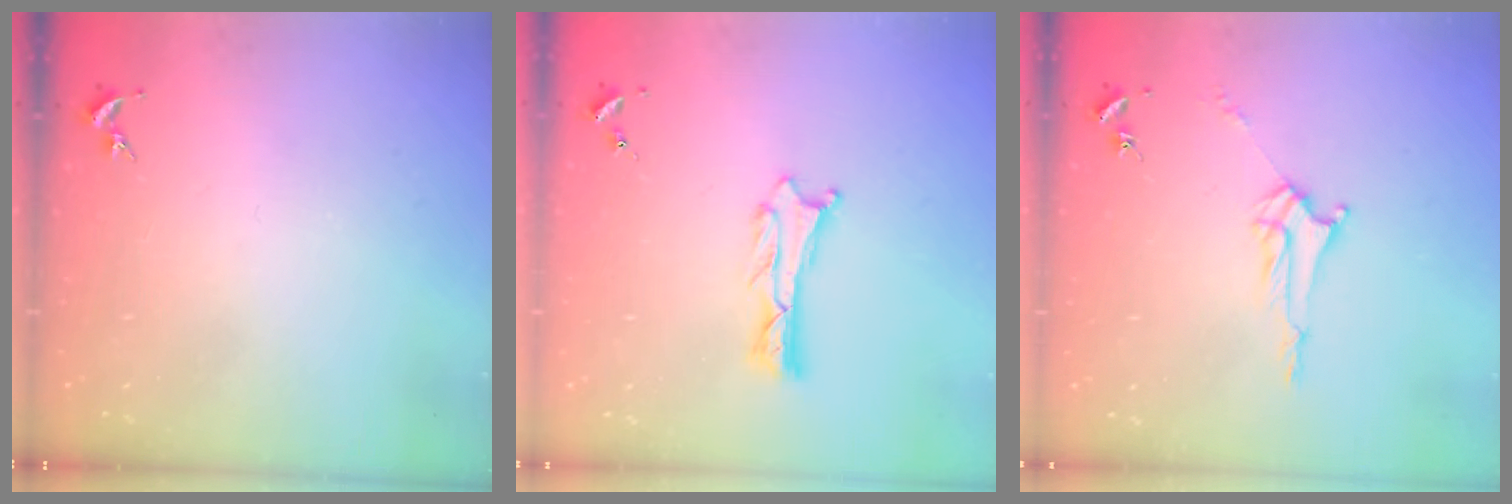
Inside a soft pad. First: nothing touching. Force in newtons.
{"total": 1.3, "press": 1.2, "slide": 0.1}
{"total": 3.0, "press": 3.0, "slide": 0.3}